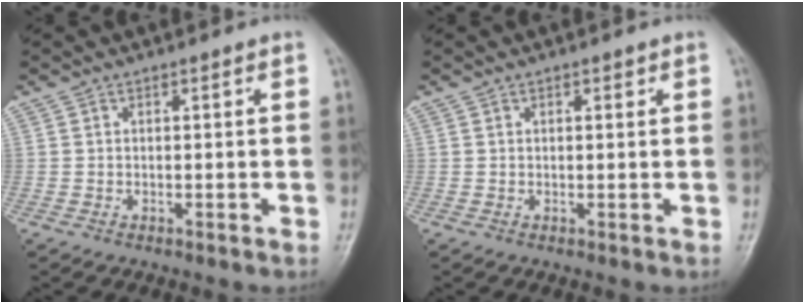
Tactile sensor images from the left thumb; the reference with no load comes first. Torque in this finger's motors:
{"motor_torque": [0.04, -0.03, 0.02, 0.02, 0.00]}